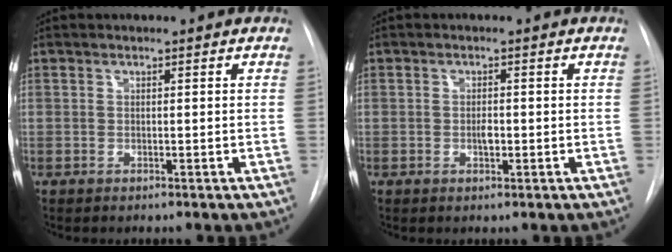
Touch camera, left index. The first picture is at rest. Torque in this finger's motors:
{"motor_torque": [0.38, 0.20, 0.00, 0.01]}